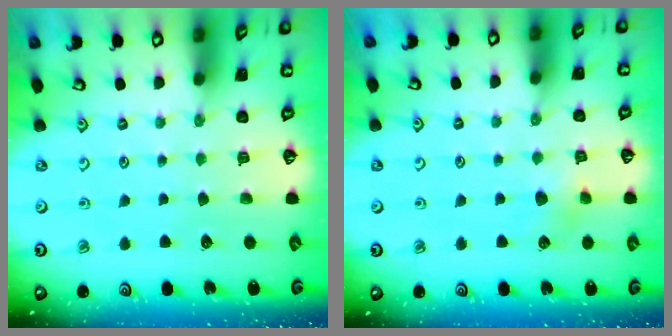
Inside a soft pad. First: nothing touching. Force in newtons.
{"total": 6.7, "press": 6.7, "slide": 0.7}